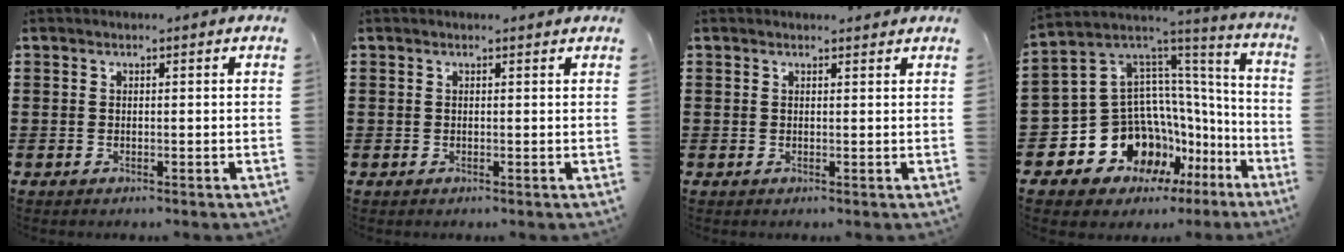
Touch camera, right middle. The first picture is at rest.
{"total": 0.0}
{"total": 0.8, "force": [0.8, 0.2, 0.0], "torque": [0.005, -0.003, 0.014]}
{"total": 12.4, "force": [-6.1, 10.0, 4.1], "torque": [-0.147, -0.027, -0.096]}